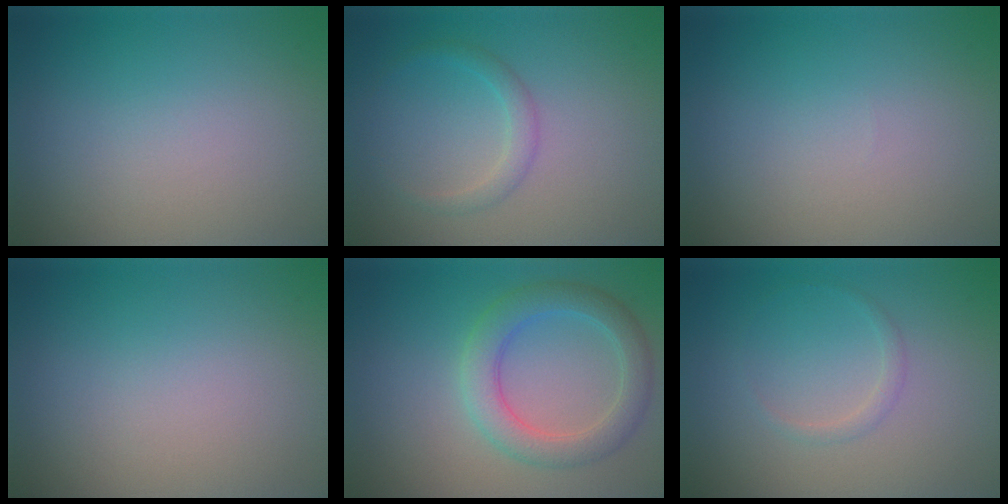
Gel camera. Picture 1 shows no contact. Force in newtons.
{"total": 1.5, "press": 1.5, "slide": 0.0}
{"total": 0.0}
{"total": 0.0}
{"total": 4.0, "press": 4.0, "slide": 0.2}
{"total": 1.0, "press": 1.0, "slide": 0.1}